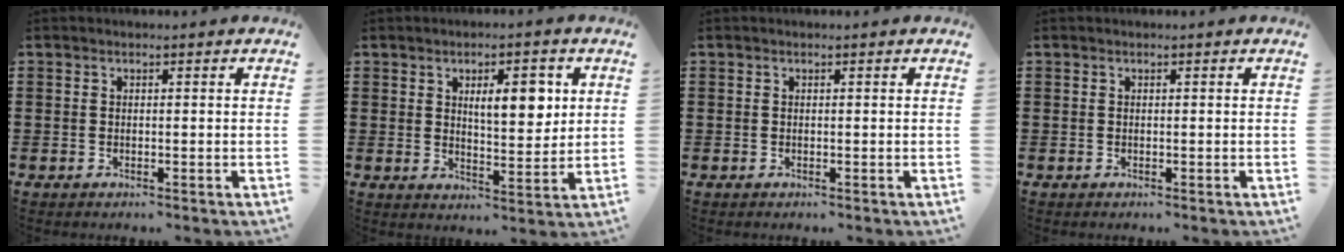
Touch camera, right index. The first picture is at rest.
{"total": 6.8, "force": [2.2, 2.8, 5.8], "torque": [-0.088, -0.004, 0.029]}
{"total": 0.0}
{"total": 0.0}